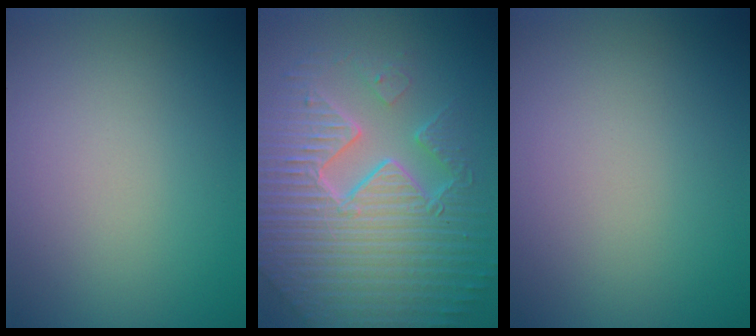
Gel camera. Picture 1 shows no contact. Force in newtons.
{"total": 10.7, "press": 6.9, "slide": 8.1}
{"total": 0.0}